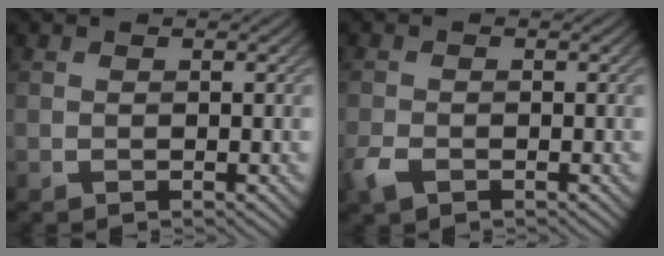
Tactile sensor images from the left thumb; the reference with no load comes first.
{"total": 2.3, "force": [-1.3, 1.1, 1.5], "torque": [-0.039, -0.005, -0.030]}